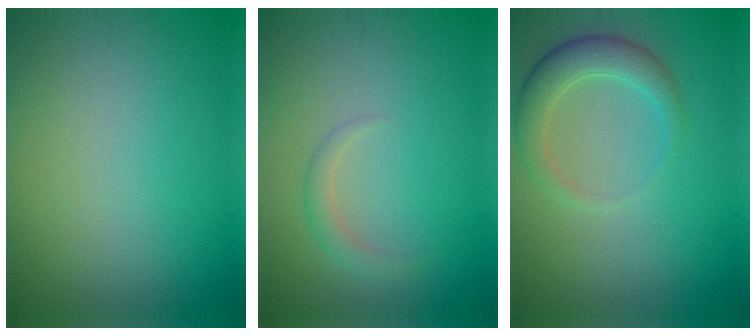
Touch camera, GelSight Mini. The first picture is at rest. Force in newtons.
{"total": 1.4, "press": 1.4, "slide": 0.1}
{"total": 3.2, "press": 3.2, "slide": 0.2}